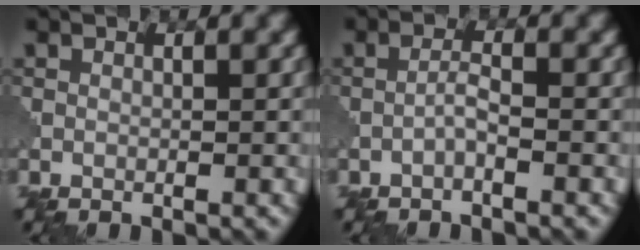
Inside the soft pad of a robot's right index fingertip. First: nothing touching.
{"total": 1.3, "force": [-0.8, 0.1, 1.1], "torque": [-0.021, 0.008, -0.019]}